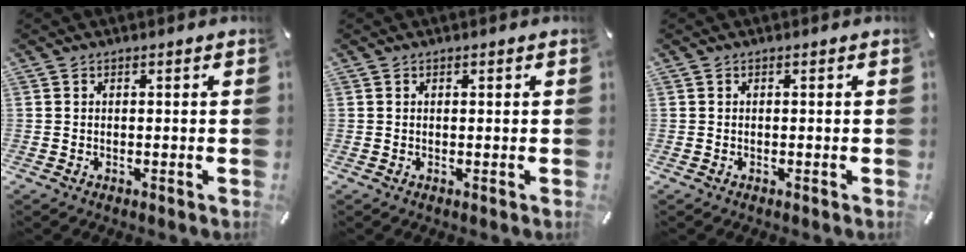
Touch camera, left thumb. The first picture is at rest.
{"total": 0.0}
{"total": 0.0}